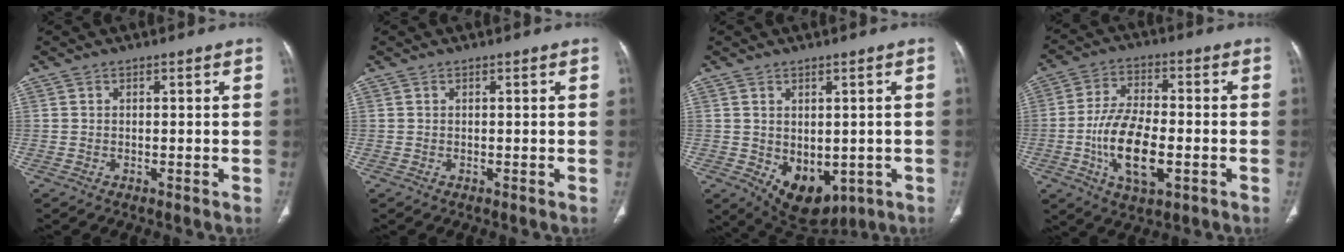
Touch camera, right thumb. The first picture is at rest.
{"total": 0.0}
{"total": 9.1, "force": [-1.5, 5.7, 7.0], "torque": [-0.082, -0.008, 0.008]}
{"total": 13.5, "force": [-3.3, 6.3, 11.5], "torque": [-0.209, 0.009, -0.058]}